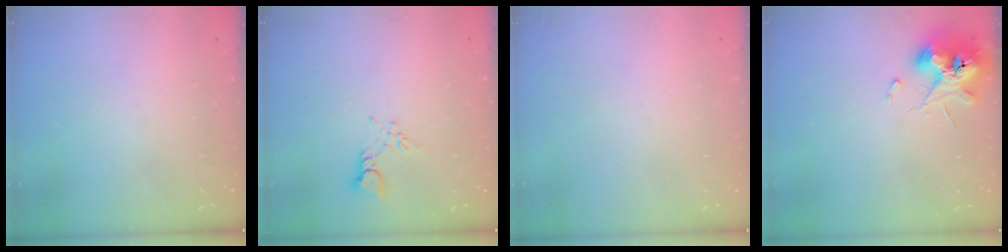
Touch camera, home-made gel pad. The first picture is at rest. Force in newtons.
{"total": 2.6, "press": 2.6, "slide": 0.4}
{"total": 0.0}
{"total": 11.3, "press": 11.2, "slide": 0.9}